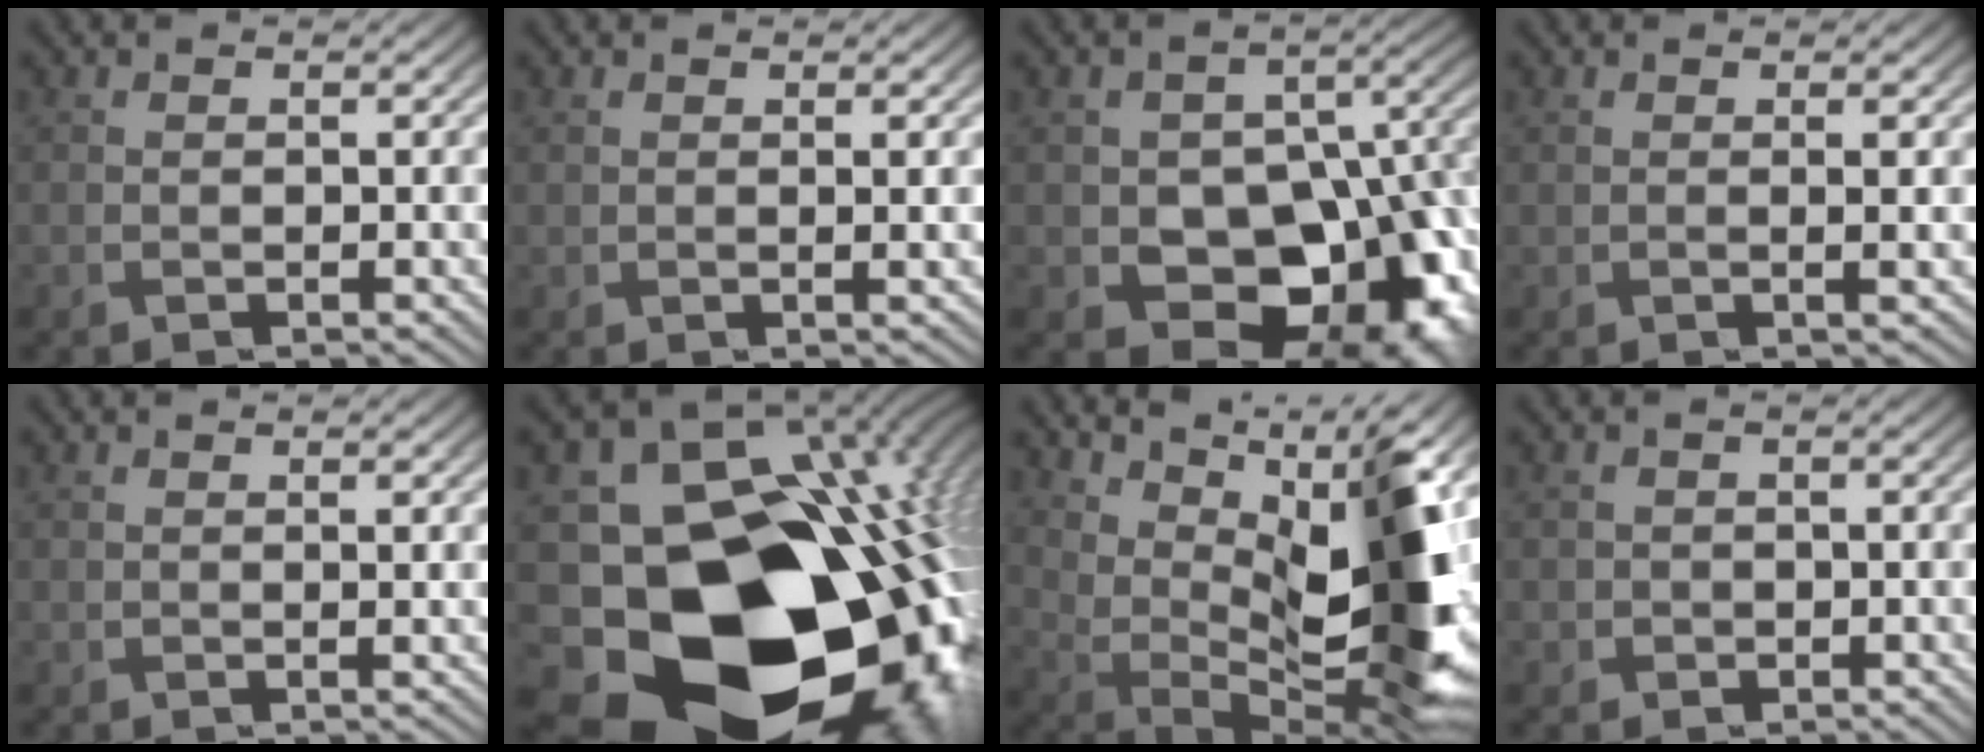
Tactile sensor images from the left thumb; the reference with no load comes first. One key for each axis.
{"total": 0.8, "fx": 0.4, "fy": 0.1, "fz": 0.7, "tx": -0.013, "ty": -0.001, "tz": 0.010}
{"total": 16.1, "fx": -6.0, "fy": 11.0, "fz": 10.1, "tx": -0.123, "ty": -0.010, "tz": -0.088}
{"total": 1.0, "fx": 0.2, "fy": -0.1, "fz": 1.0, "tx": -0.018, "ty": -0.001, "tz": 0.005}
{"total": 0.7, "fx": 0.5, "fy": 0.2, "fz": 0.4, "tx": -0.009, "ty": -0.001, "tz": 0.012}
{"total": 23.6, "fx": -9.1, "fy": 17.3, "fz": 13.3, "tx": -0.207, "ty": -0.058, "tz": -0.141}
{"total": 14.5, "fx": 5.4, "fy": 5.4, "fz": 12.3, "tx": -0.202, "ty": 0.004, "tz": 0.099}
{"total": 1.7, "fx": -0.6, "fy": 1.6, "fz": 0.3, "tx": -0.008, "ty": -0.004, "tz": -0.016}